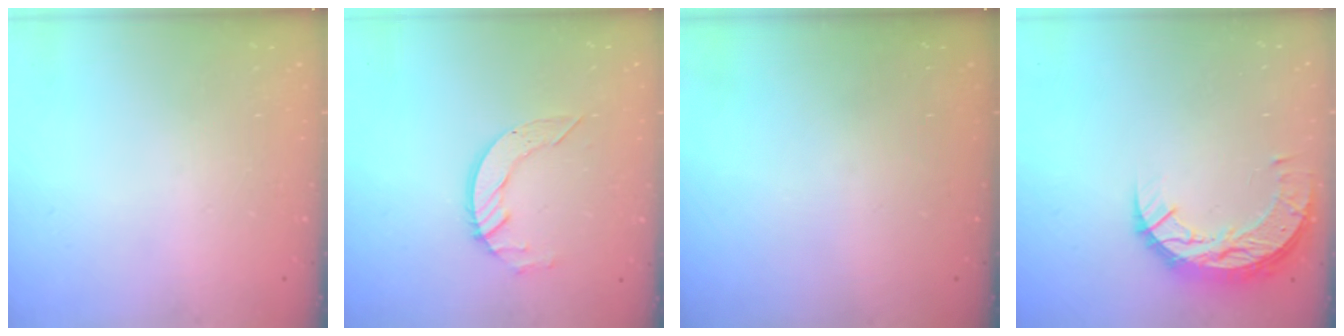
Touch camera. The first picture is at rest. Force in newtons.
{"total": 6.8, "press": 6.8, "slide": 0.3}
{"total": 0.0}
{"total": 10.3, "press": 10.2, "slide": 0.7}